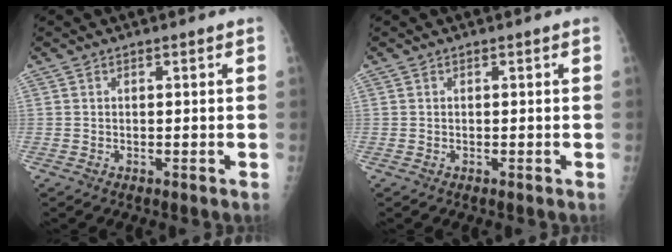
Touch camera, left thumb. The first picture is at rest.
{"total": 0.0}